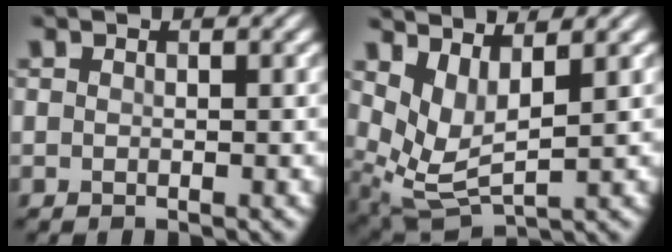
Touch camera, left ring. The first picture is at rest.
{"total": 4.6, "force": [2.1, 2.0, 3.6], "torque": [-0.084, -0.014, 0.051]}